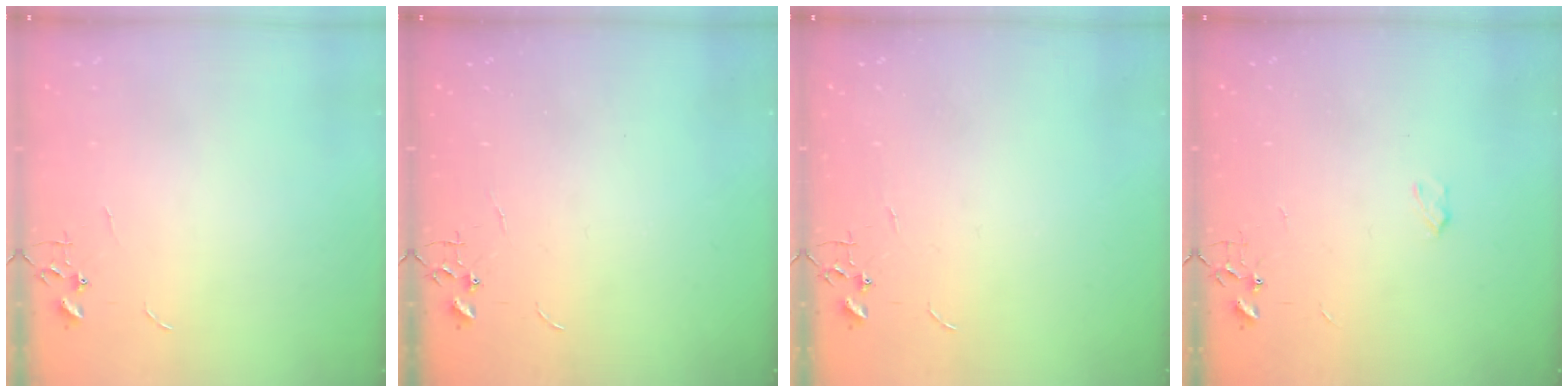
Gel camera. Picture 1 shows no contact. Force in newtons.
{"total": 0.0}
{"total": 0.0}
{"total": 2.5, "press": 2.4, "slide": 0.4}